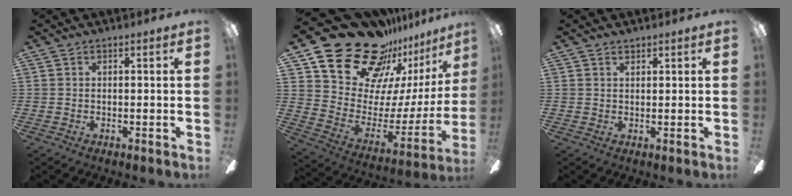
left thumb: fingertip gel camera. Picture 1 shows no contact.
{"total": 26.4, "force": [20.7, 13.5, 9.3], "torque": [-0.151, -0.146, 0.390]}
{"total": 1.0, "force": [0.9, 0.3, 0.2], "torque": [-0.005, 0.000, 0.017]}